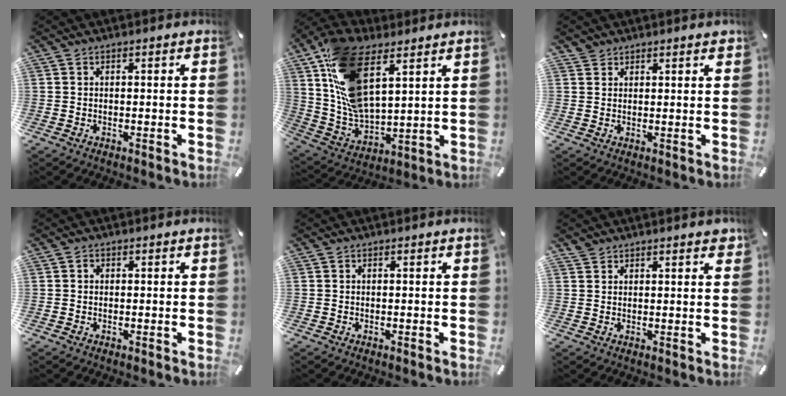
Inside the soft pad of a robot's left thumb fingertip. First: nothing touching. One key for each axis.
{"total": 18.8, "fx": 9.2, "fy": 9.7, "fz": 13.2, "tx": -0.291, "ty": -0.038, "tz": 0.166}
{"total": 1.8, "fx": 1.6, "fy": 0.8, "fz": 0.4, "tx": -0.010, "ty": -0.002, "tz": 0.031}
{"total": 0.8, "fx": 0.0, "fy": 0.7, "fz": 0.3, "tx": -0.005, "ty": 0.005, "tz": -0.002}
{"total": 0.0}
{"total": 2.4, "fx": 2.0, "fy": 1.0, "fz": 0.9, "tx": -0.013, "ty": -0.003, "tz": 0.037}